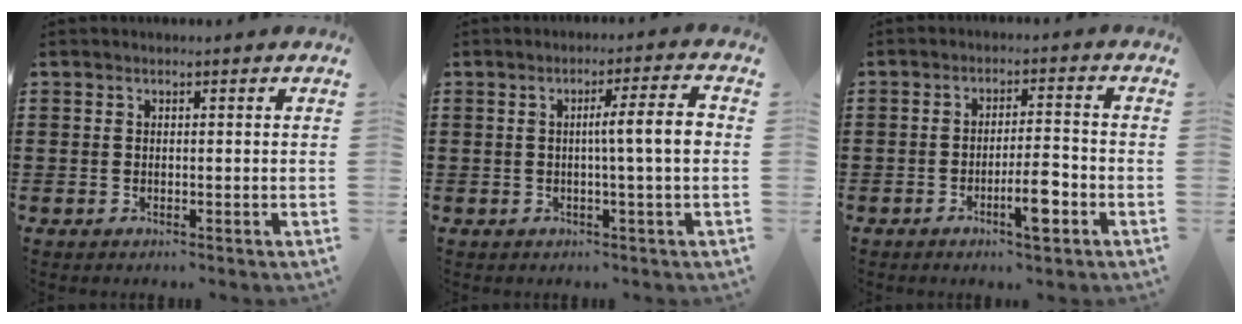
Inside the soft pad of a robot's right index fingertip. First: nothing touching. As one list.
[{"total": 6.0, "force": [0.1, 0.3, 6.0], "torque": [-0.092, -0.007, -0.009]}, {"total": 6.1, "force": [-2.9, 1.2, 5.2], "torque": [-0.088, 0.001, -0.049]}]